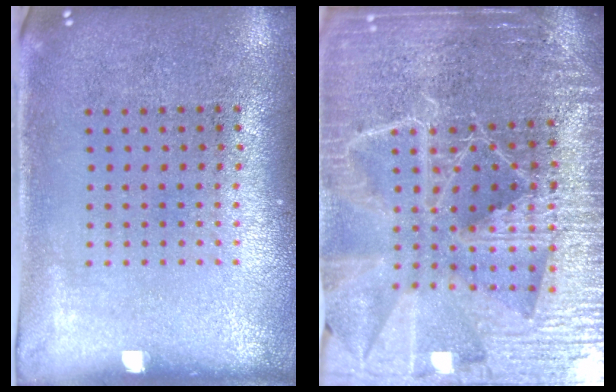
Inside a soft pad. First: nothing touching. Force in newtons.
{"total": 5.7, "press": 5.0, "slide": 2.6}